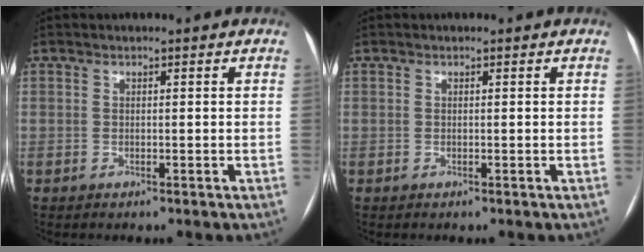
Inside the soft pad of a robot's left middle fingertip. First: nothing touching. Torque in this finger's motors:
{"motor_torque": [0.45, -0.46, 0.05, -0.02]}